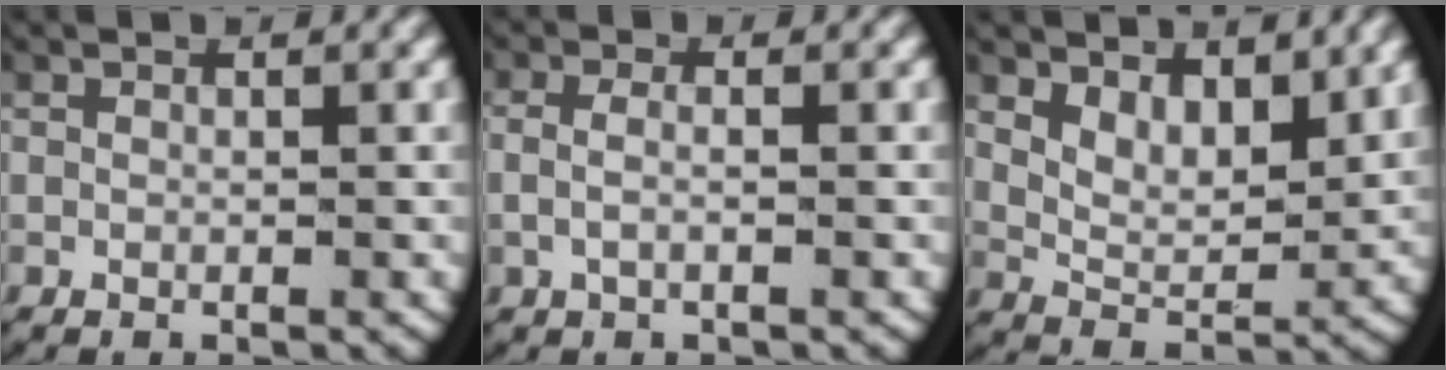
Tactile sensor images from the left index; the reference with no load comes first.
{"total": 2.0, "force": [-0.4, 0.9, 1.8], "torque": [-0.050, -0.007, -0.003]}
{"total": 4.9, "force": [2.7, 2.9, 2.9], "torque": [-0.052, -0.013, 0.046]}